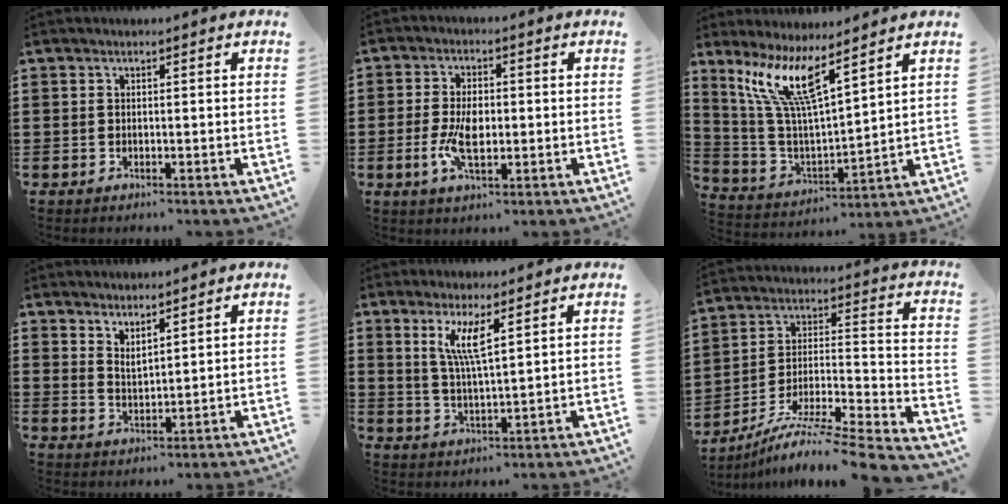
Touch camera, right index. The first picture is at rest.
{"total": 5.8, "force": [-0.8, 2.9, 4.9], "torque": [-0.109, -0.001, -0.018]}
{"total": 9.8, "force": [6.4, 1.7, 7.2], "torque": [-0.172, -0.032, 0.111]}
{"total": 2.5, "force": [2.5, 0.1, -0.1], "torque": [-0.005, -0.002, 0.049]}
{"total": 5.8, "force": [2.7, 1.0, 5.0], "torque": [-0.107, 0.001, 0.046]}
{"total": 7.6, "force": [-6.3, 0.0, 4.2], "torque": [-0.075, -0.008, -0.131]}